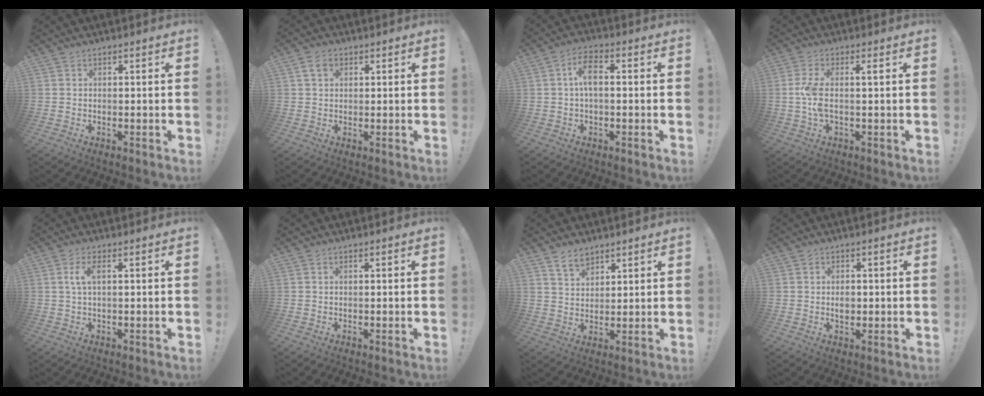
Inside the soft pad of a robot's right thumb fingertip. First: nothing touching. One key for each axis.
{"total": 3.1, "fx": 1.4, "fy": 2.0, "fz": 1.9, "tx": -0.033, "ty": 0.005, "tz": 0.026}
{"total": 6.4, "fx": 0.4, "fy": 2.9, "fz": 5.7, "tx": -0.107, "ty": 0.010, "tz": 0.006}
{"total": 6.0, "fx": 0.0, "fy": 1.2, "fz": 5.9, "tx": -0.134, "ty": -0.004, "tz": -0.004}
{"total": 3.9, "fx": 0.8, "fy": 1.1, "fz": 3.7, "tx": -0.066, "ty": 0.002, "tz": 0.012}
{"total": 0.0}
{"total": 5.7, "fx": 4.4, "fy": 3.1, "fz": 1.8, "tx": -0.028, "ty": -0.022, "tz": 0.082}
{"total": 2.6, "fx": -0.4, "fy": 1.9, "fz": 1.7, "tx": -0.013, "ty": -0.004, "tz": -0.011}